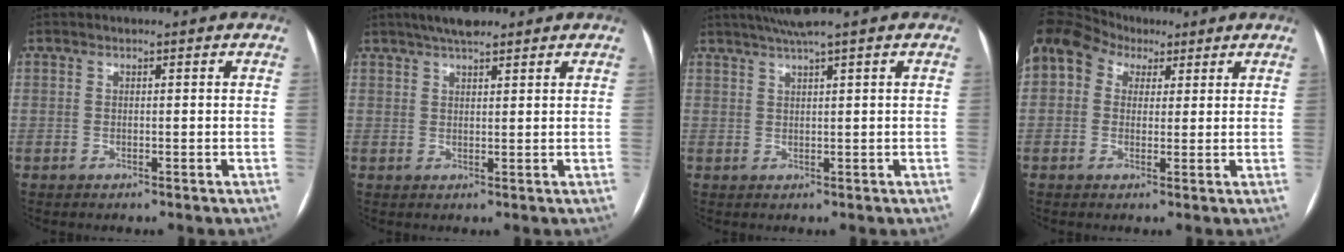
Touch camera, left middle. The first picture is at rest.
{"total": 4.9, "force": [3.9, 1.2, 2.8], "torque": [-0.047, 0.019, 0.064]}
{"total": 3.9, "force": [2.9, -1.1, 2.3], "torque": [-0.044, 0.012, 0.055]}
{"total": 16.7, "force": [7.7, 12.8, 7.4], "torque": [-0.217, 0.097, 0.145]}